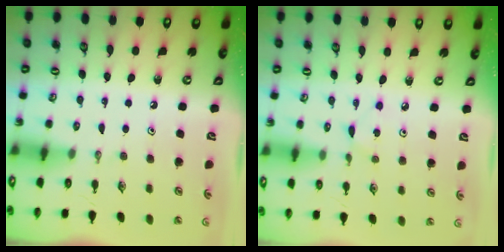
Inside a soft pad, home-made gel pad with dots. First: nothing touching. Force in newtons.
{"total": 2.3, "press": 2.3, "slide": 0.3}